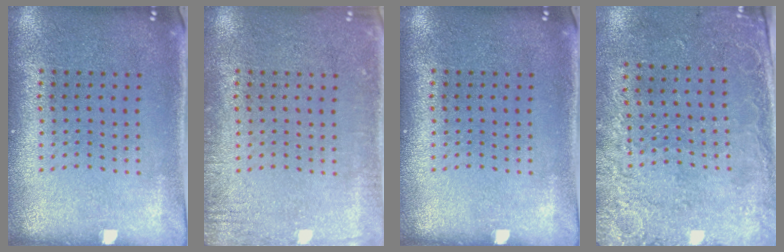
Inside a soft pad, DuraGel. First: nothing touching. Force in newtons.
{"total": 2.0, "press": 1.9, "slide": 0.2}
{"total": 0.0}
{"total": 2.7, "press": 2.0, "slide": 1.8}